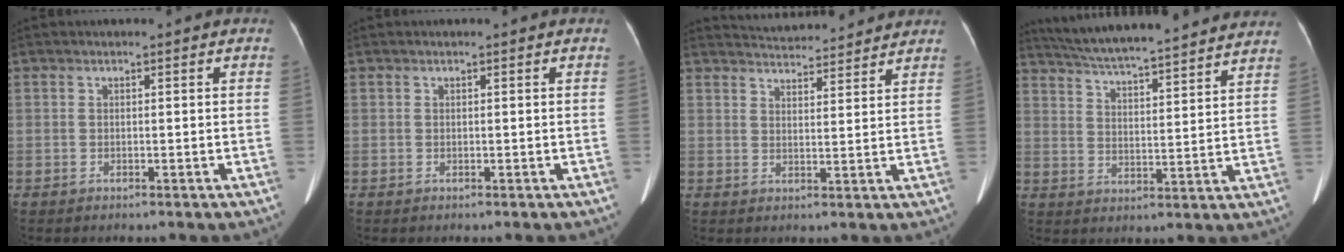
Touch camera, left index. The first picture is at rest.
{"total": 0.0}
{"total": 10.2, "force": [9.9, 1.2, 2.2], "torque": [-0.038, 0.016, 0.134]}
{"total": 24.5, "force": [22.1, 2.0, 10.2], "torque": [-0.170, 0.007, 0.303]}